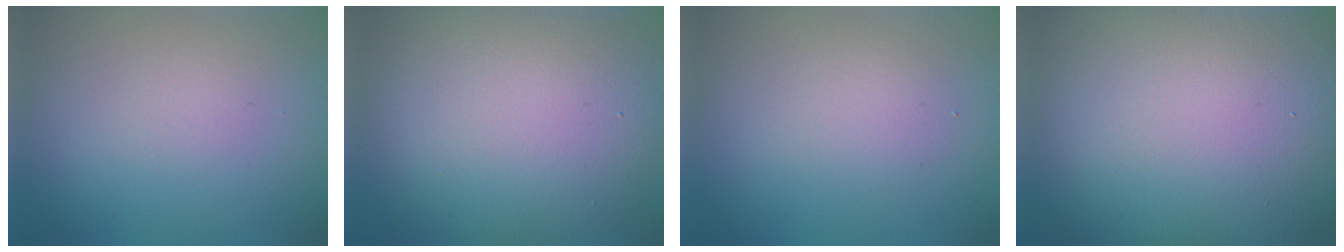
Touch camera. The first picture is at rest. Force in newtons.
{"total": 12.8, "press": 12.8, "slide": 1.0}
{"total": 2.1, "press": 2.1, "slide": 0.1}
{"total": 21.7, "press": 21.7, "slide": 0.8}